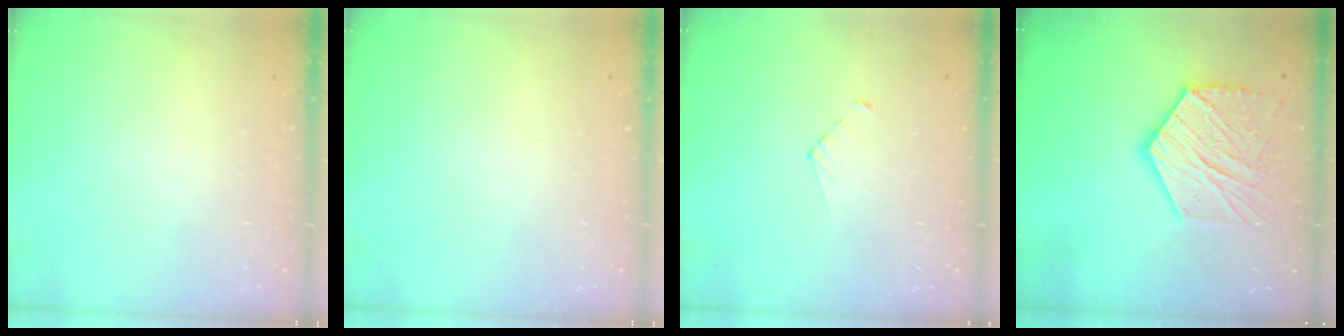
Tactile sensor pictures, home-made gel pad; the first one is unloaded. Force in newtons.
{"total": 0.0}
{"total": 2.8, "press": 2.8, "slide": 0.2}
{"total": 16.2, "press": 16.1, "slide": 1.4}